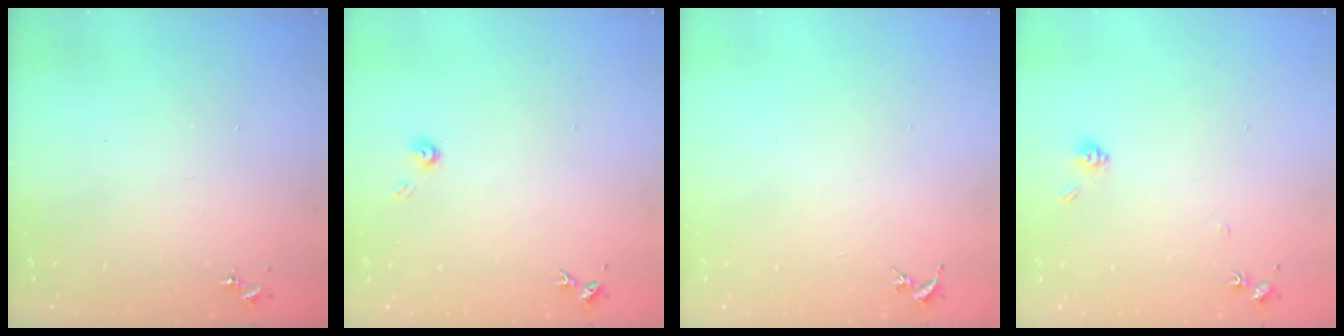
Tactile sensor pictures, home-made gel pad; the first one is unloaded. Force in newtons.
{"total": 3.5, "press": 3.5, "slide": 0.4}
{"total": 0.0}
{"total": 5.8, "press": 5.7, "slide": 1.1}